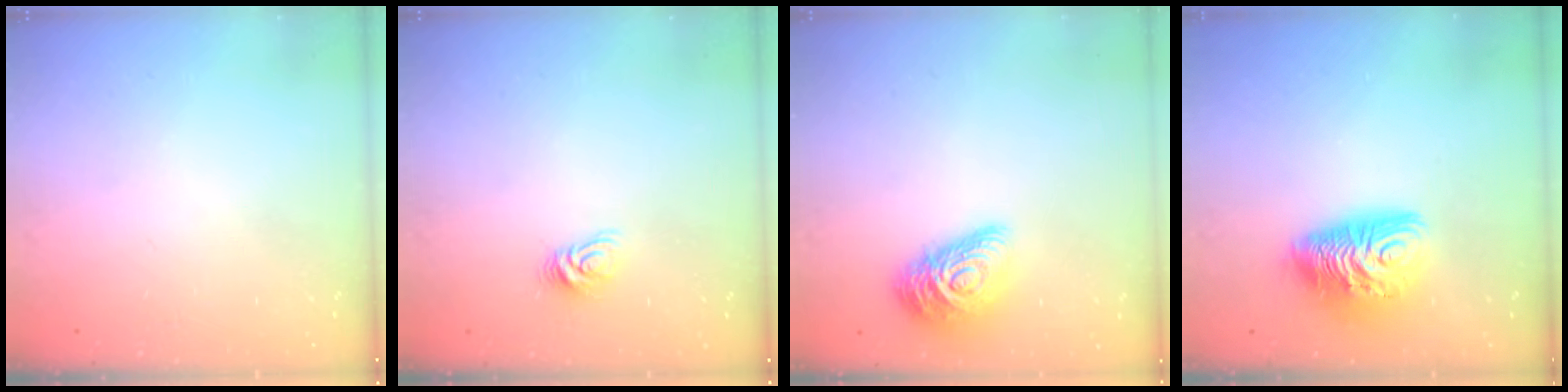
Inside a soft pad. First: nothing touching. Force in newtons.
{"total": 5.8, "press": 5.8, "slide": 0.3}
{"total": 14.6, "press": 14.6, "slide": 0.8}
{"total": 12.5, "press": 12.5, "slide": 0.9}